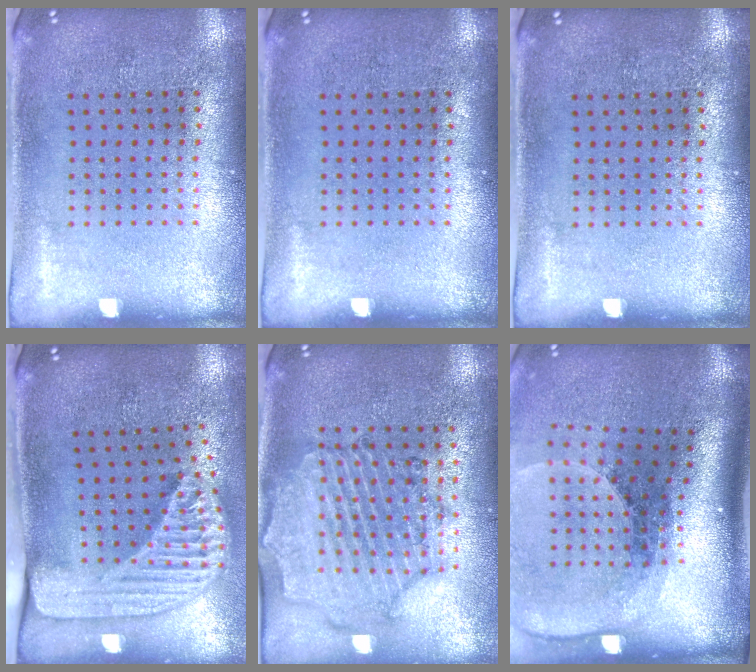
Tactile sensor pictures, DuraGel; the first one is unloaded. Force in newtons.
{"total": 0.0}
{"total": 0.0}
{"total": 2.4, "press": 1.7, "slide": 1.7}
{"total": 1.6, "press": 1.6, "slide": 0.3}
{"total": 2.7, "press": 1.9, "slide": 1.9}